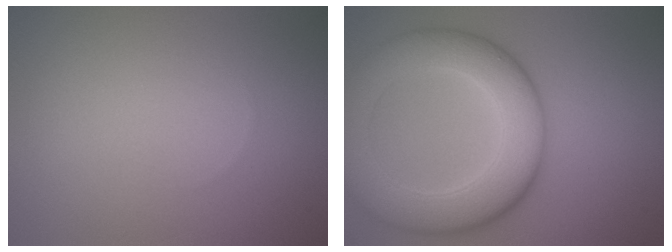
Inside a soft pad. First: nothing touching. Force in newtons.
{"total": 9.5, "press": 9.5, "slide": 0.2}